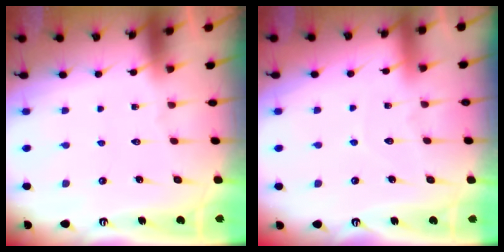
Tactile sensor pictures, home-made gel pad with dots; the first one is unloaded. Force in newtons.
{"total": 3.7, "press": 3.7, "slide": 0.4}